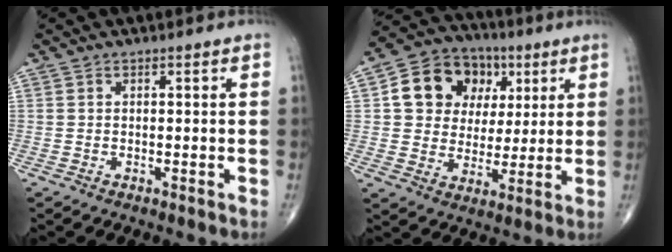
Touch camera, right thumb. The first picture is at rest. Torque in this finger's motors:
{"motor_torque": [1.23, 1.50, 0.35, -0.16, 0.06]}